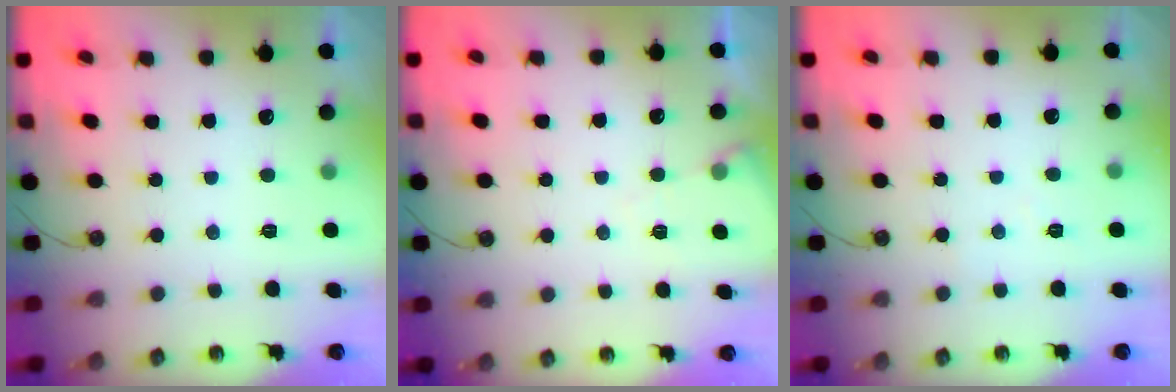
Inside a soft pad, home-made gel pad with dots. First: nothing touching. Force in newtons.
{"total": 5.0, "press": 5.0, "slide": 0.7}
{"total": 5.1, "press": 5.0, "slide": 0.6}